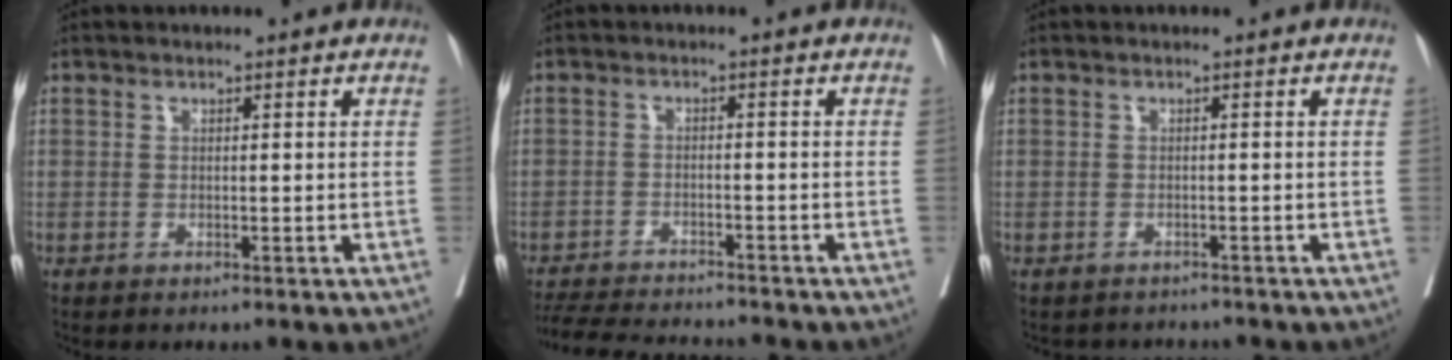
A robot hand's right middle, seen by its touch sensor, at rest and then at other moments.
{"total": 10.3, "force": [-9.8, 0.8, 3.2], "torque": [-0.050, -0.007, -0.150]}
{"total": 3.0, "force": [-2.7, 1.3, -0.3], "torque": [0.005, 0.000, -0.041]}